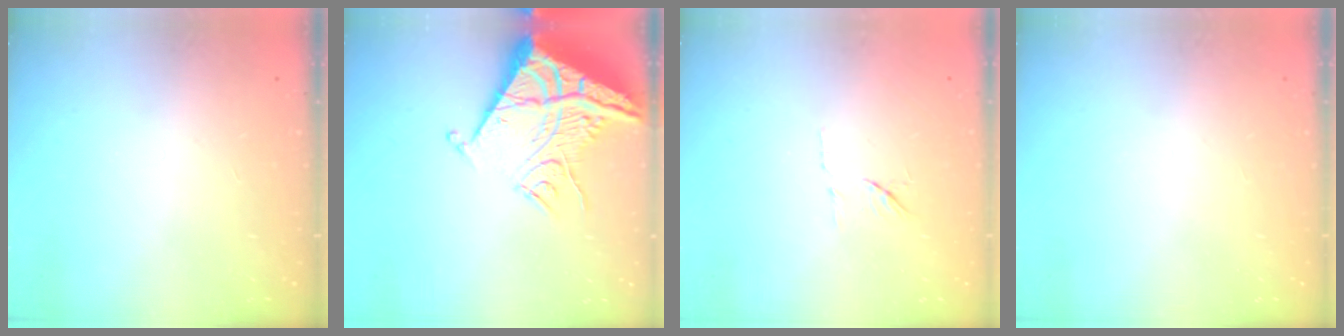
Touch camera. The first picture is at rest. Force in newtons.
{"total": 16.7, "press": 16.6, "slide": 1.8}
{"total": 6.4, "press": 6.3, "slide": 0.8}
{"total": 0.0}